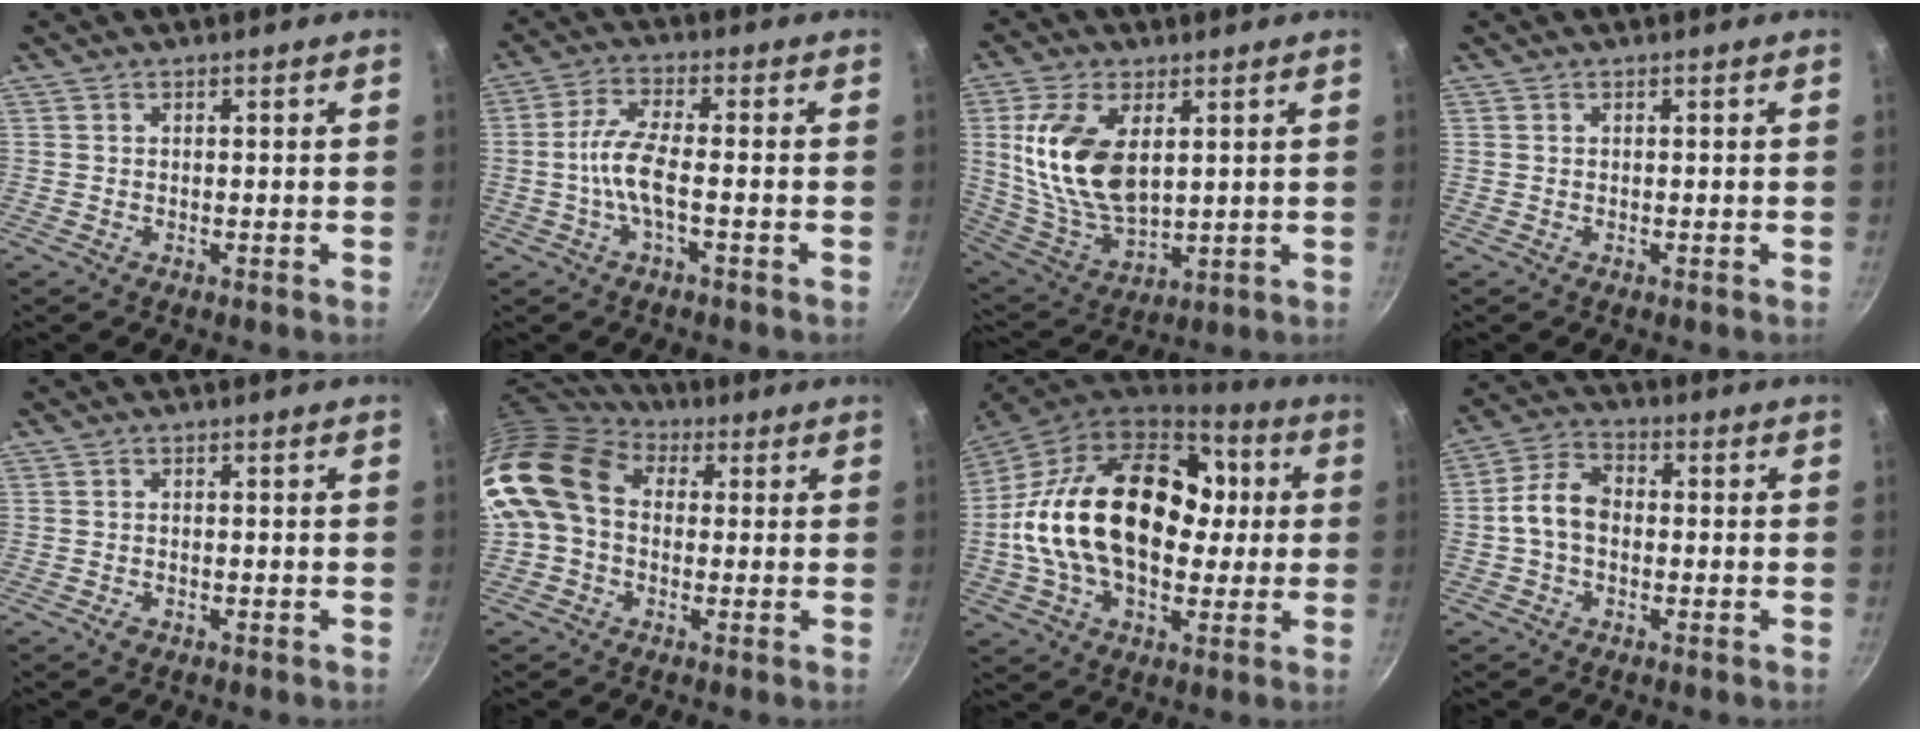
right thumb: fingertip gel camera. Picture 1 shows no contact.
{"total": 6.9, "force": [-1.7, 1.9, 6.4], "torque": [-0.143, 0.018, -0.043]}
{"total": 16.3, "force": [3.6, 9.0, 13.1], "torque": [-0.243, -0.022, 0.082]}
{"total": 0.0}
{"total": 1.4, "force": [-0.8, 0.8, 0.8], "torque": [-0.017, 0.004, -0.013]}
{"total": 14.6, "force": [1.1, 11.1, 9.4], "torque": [-0.165, 0.028, 0.001]}
{"total": 28.5, "force": [2.0, 18.6, 21.6], "torque": [-0.352, 0.038, 0.028]}
{"total": 7.5, "force": [-0.8, 5.2, 5.3], "torque": [-0.091, 0.028, -0.030]}